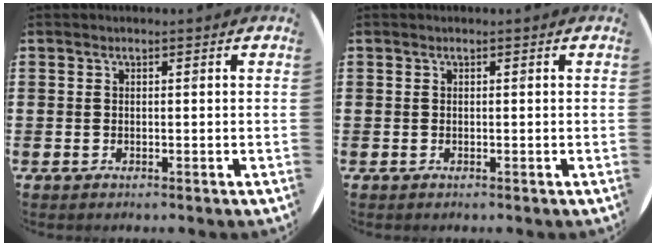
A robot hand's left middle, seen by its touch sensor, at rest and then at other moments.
{"total": 0.0}